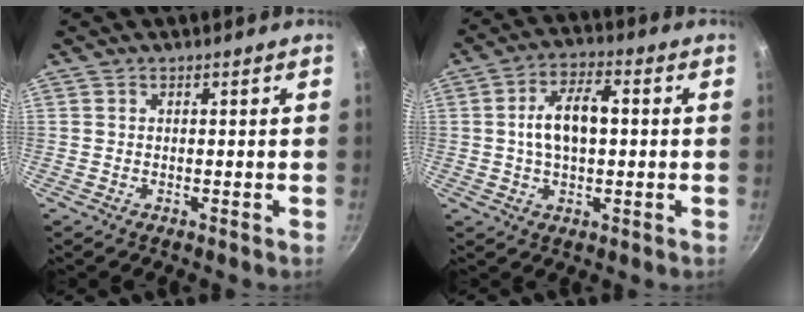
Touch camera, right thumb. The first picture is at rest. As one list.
[{"total": 9.5, "force": [0.7, 4.9, 8.1], "torque": [-0.141, 0.017, 0.011]}]